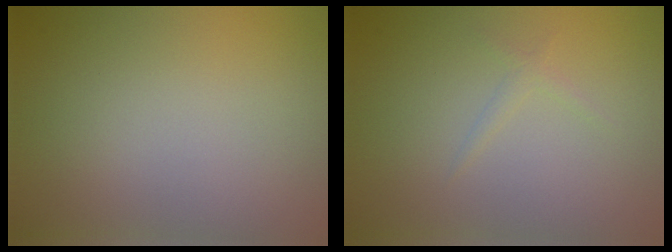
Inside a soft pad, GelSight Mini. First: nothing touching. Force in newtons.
{"total": 0.7, "press": 0.7, "slide": 0.1}